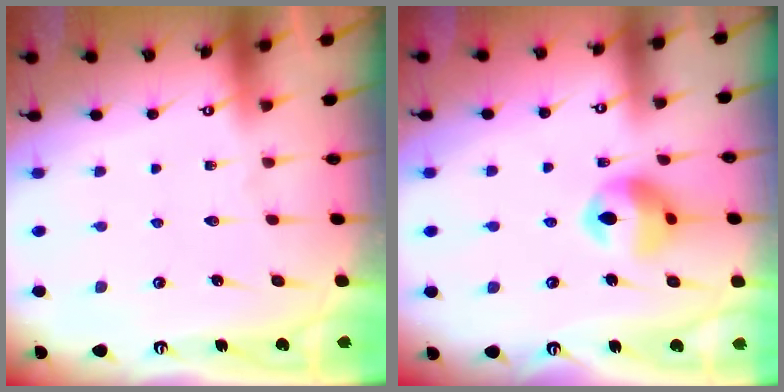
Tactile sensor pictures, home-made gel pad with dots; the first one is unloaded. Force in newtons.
{"total": 11.8, "press": 11.7, "slide": 1.3}